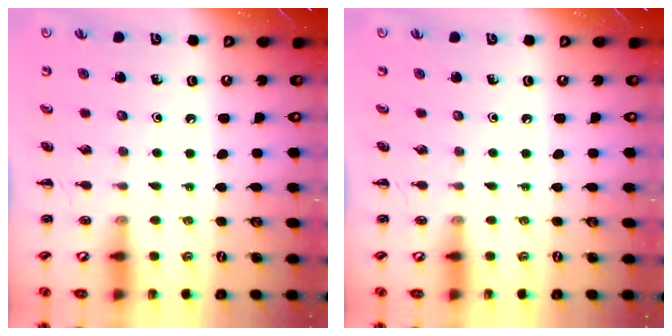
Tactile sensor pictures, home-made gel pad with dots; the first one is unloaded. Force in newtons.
{"total": 0.0}